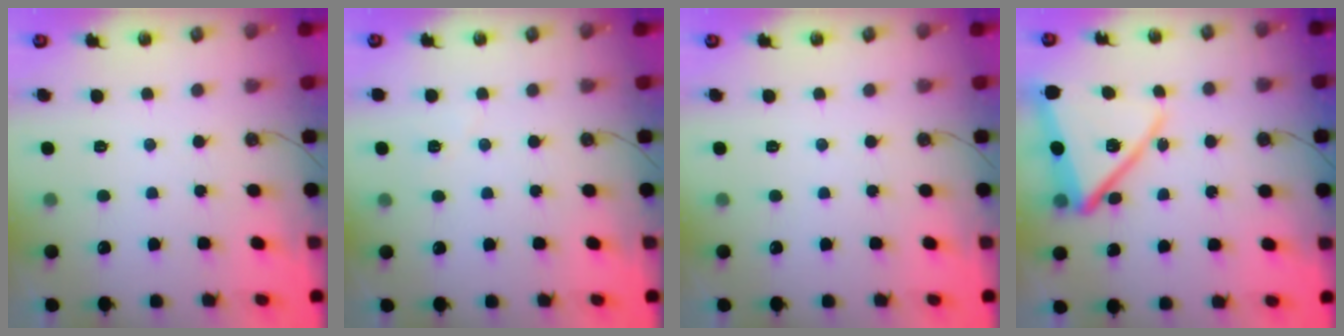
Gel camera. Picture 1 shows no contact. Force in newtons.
{"total": 3.7, "press": 3.3, "slide": 1.5}
{"total": 0.0}
{"total": 17.3, "press": 17.3, "slide": 1.4}